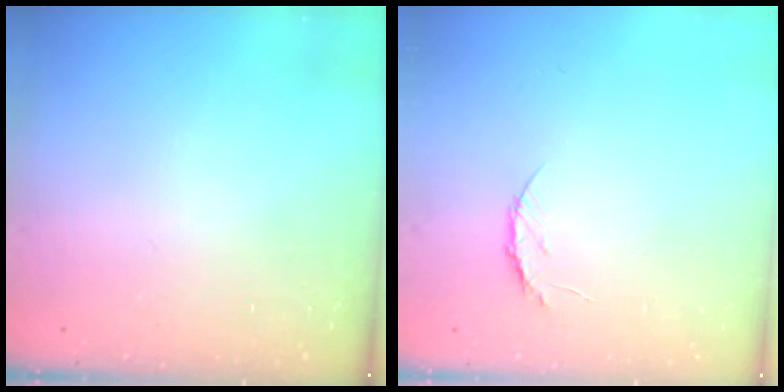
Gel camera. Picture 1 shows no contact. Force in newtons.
{"total": 4.7, "press": 4.6, "slide": 0.4}